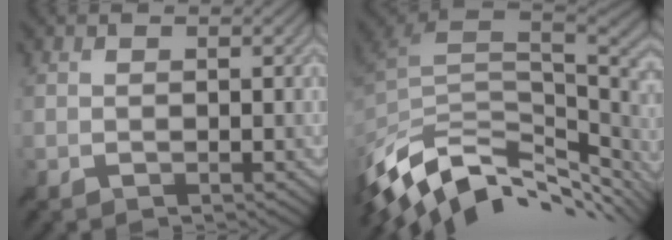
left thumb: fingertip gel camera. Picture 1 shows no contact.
{"total": 12.8, "force": [-5.7, 6.7, 9.3], "torque": [-0.213, -0.011, -0.098]}